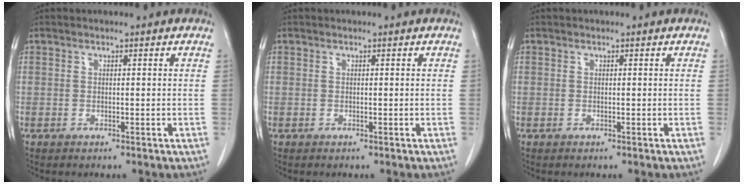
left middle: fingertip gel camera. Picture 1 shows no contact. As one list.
[{"total": 0.0}, {"total": 0.0}]